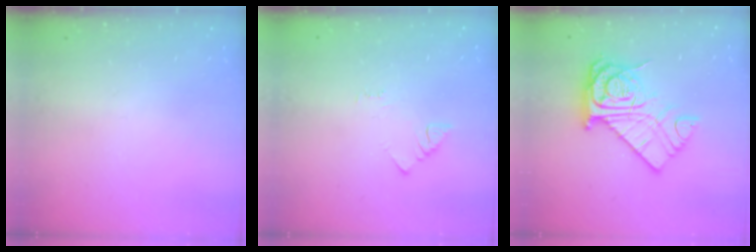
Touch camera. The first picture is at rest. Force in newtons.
{"total": 1.5, "press": 1.5, "slide": 0.3}
{"total": 16.8, "press": 16.7, "slide": 1.7}